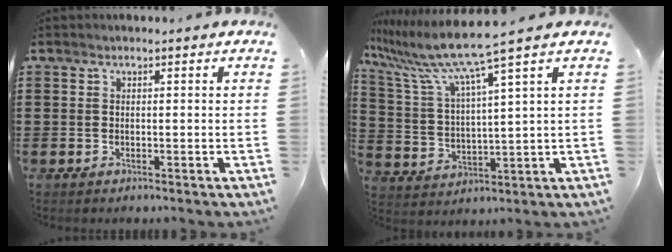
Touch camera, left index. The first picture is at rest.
{"total": 8.8, "force": [6.8, -0.6, 5.6], "torque": [-0.136, -0.040, 0.112]}